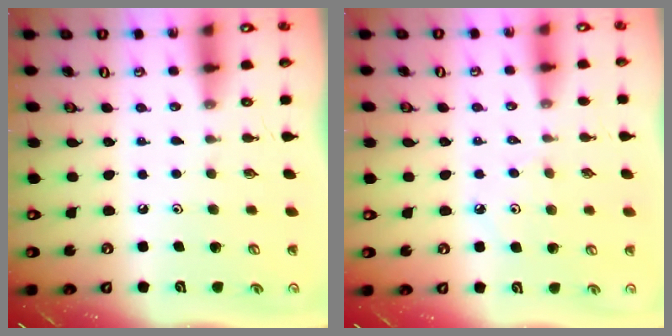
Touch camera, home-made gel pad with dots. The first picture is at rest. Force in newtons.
{"total": 5.5, "press": 5.4, "slide": 0.9}